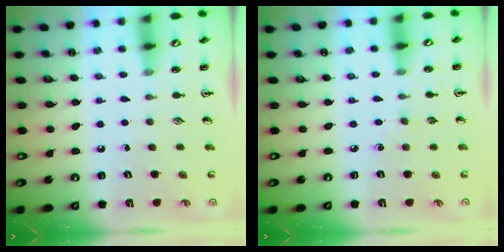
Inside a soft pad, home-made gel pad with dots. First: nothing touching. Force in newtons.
{"total": 3.6, "press": 3.6, "slide": 0.5}